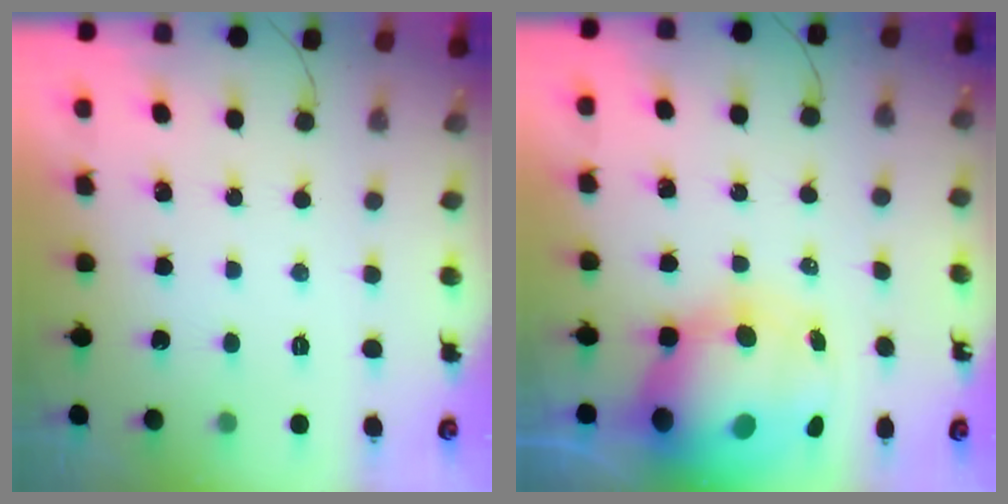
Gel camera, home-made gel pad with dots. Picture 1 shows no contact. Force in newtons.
{"total": 15.5, "press": 15.0, "slide": 4.1}